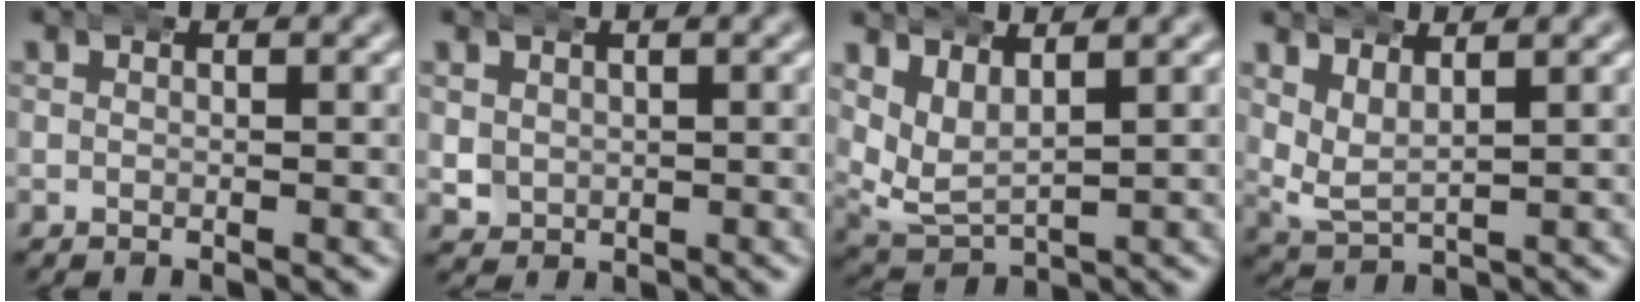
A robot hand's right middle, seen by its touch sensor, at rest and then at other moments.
{"total": 2.1, "force": [0.8, 1.8, 0.6], "torque": [-0.032, -0.013, 0.022]}
{"total": 5.8, "force": [2.1, 4.4, 3.1], "torque": [-0.089, -0.021, 0.044]}
{"total": 4.4, "force": [2.2, 2.9, 2.4], "torque": [-0.065, -0.016, 0.047]}